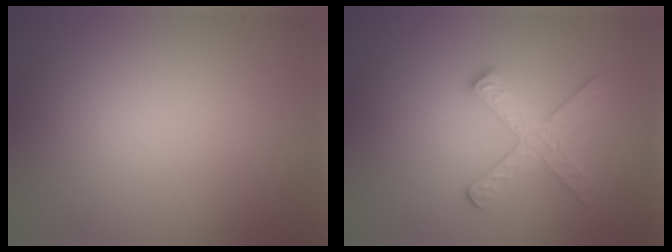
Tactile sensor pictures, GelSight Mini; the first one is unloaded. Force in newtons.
{"total": 2.8, "press": 2.6, "slide": 1.0}